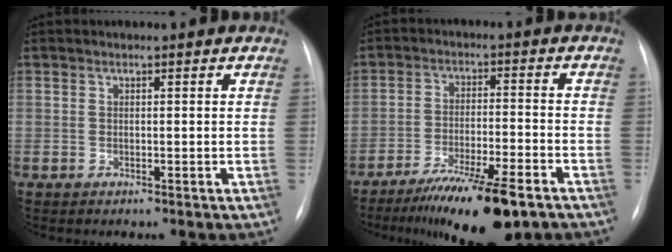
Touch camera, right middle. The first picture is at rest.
{"total": 12.9, "force": [-9.0, 1.7, 9.0], "torque": [-0.149, -0.029, -0.147]}